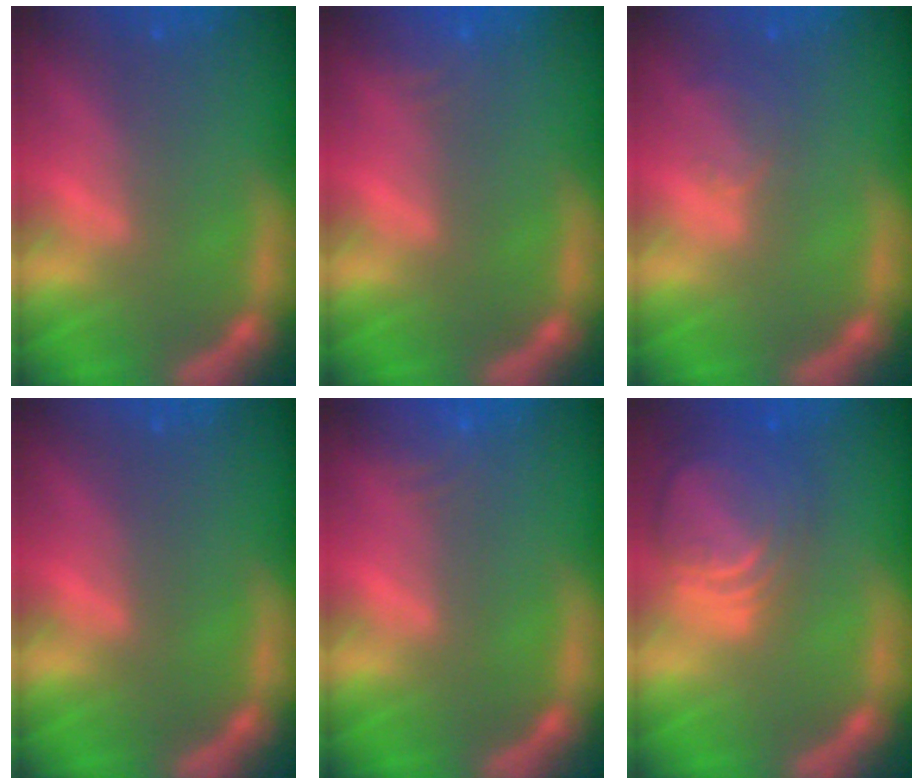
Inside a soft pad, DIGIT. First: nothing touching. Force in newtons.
{"total": 2.4}
{"total": 2.0}
{"total": 0.0}
{"total": 3.0}
{"total": 8.5}